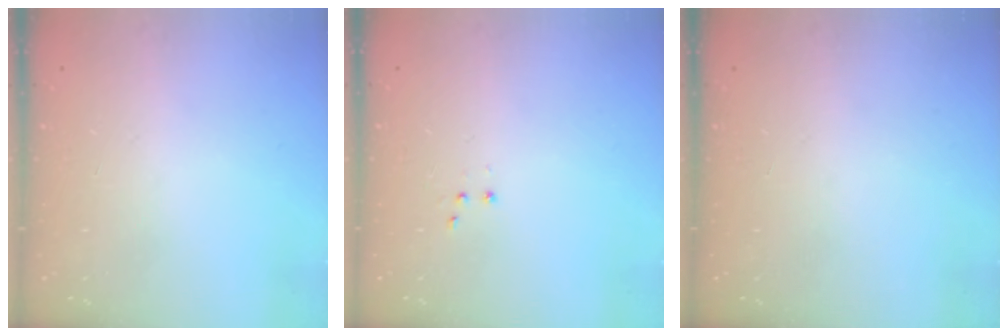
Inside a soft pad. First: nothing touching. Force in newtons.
{"total": 3.0, "press": 2.9, "slide": 0.7}
{"total": 0.0}